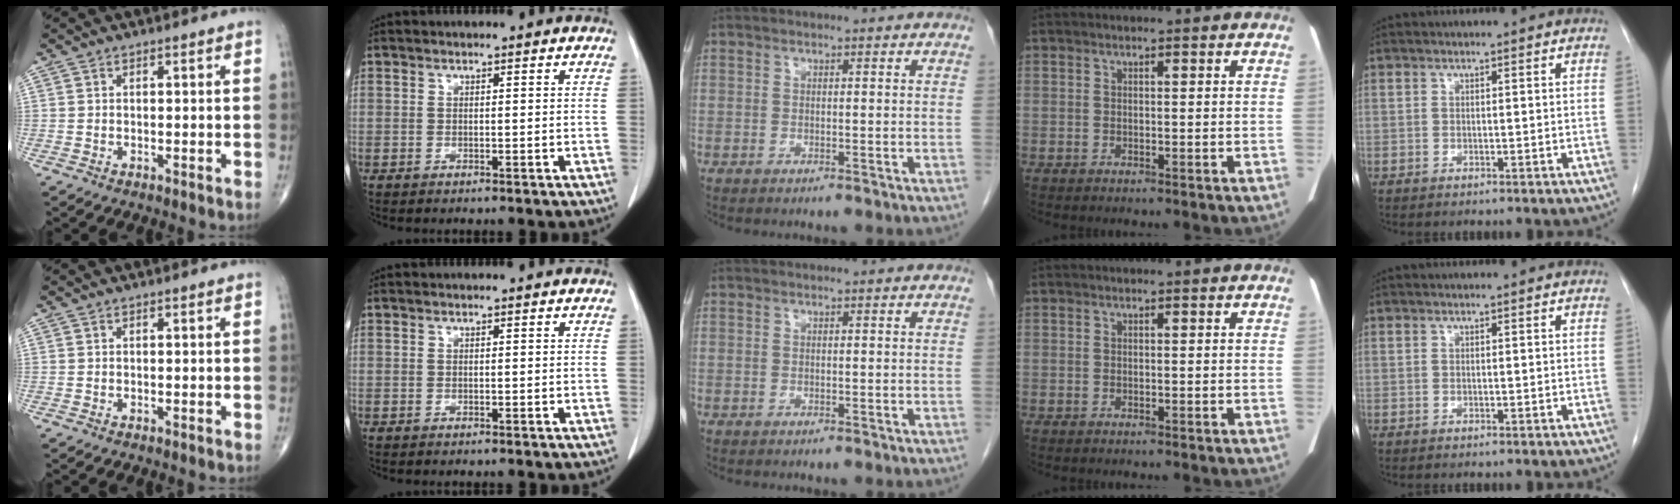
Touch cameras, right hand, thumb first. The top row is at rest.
{}